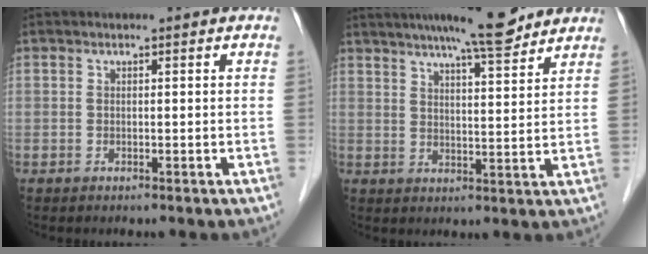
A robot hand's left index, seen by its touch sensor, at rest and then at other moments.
{"total": 11.5, "force": [9.7, 1.2, 6.1], "torque": [-0.092, 0.013, 0.137]}